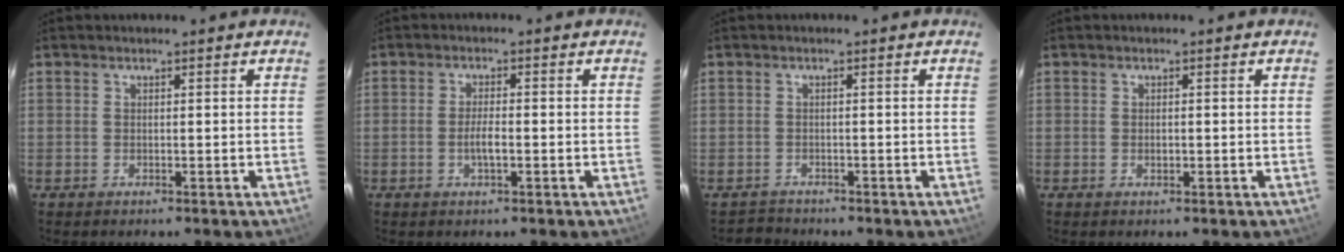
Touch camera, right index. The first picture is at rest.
{"total": 2.8, "force": [-0.9, 0.7, 2.5], "torque": [-0.049, -0.003, -0.015]}
{"total": 2.1, "force": [-1.7, 1.1, -0.7], "torque": [0.008, 0.010, -0.031]}
{"total": 0.9, "force": [-0.2, 0.6, 0.6], "torque": [-0.009, 0.000, -0.001]}